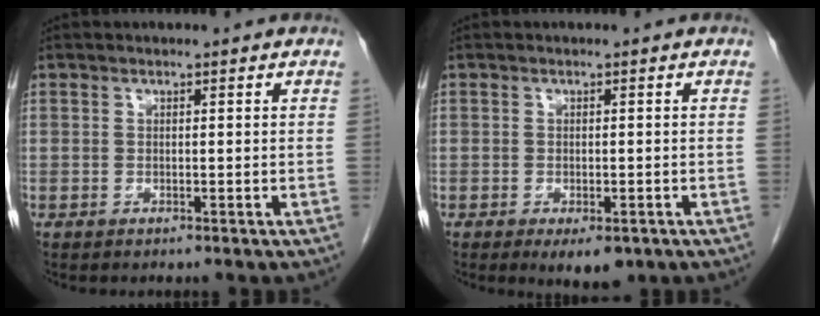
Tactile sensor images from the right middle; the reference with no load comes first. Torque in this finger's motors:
{"motor_torque": [0.54, -0.32, 0.02, 0.00]}